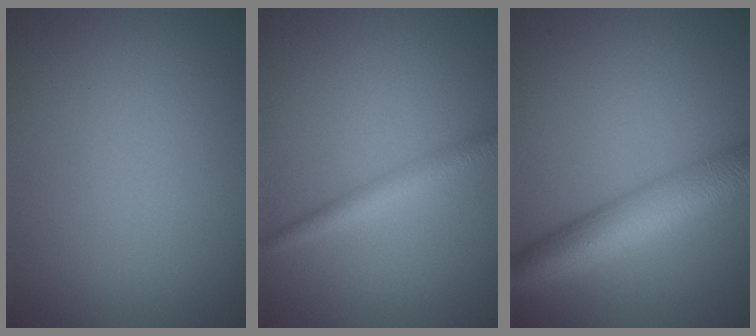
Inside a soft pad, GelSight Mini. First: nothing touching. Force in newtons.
{"total": 2.5, "press": 2.5, "slide": 0.1}
{"total": 7.2, "press": 7.2, "slide": 0.3}